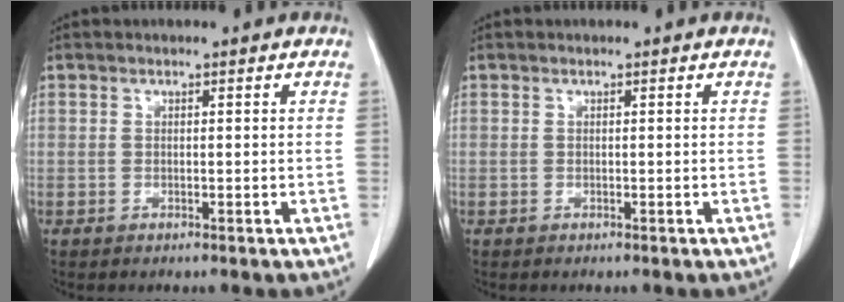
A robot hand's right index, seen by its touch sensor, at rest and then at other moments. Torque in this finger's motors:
{"motor_torque": [-0.05, 0.05, 0.00, 0.00]}